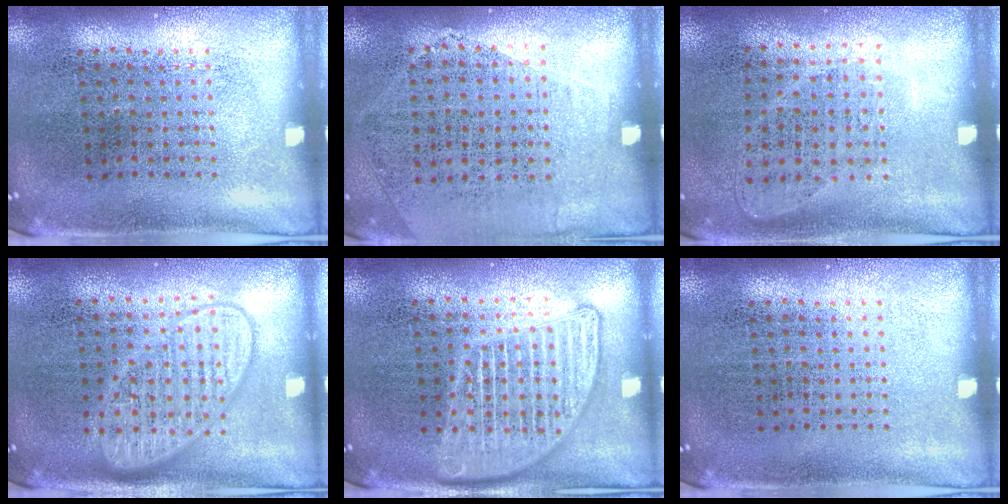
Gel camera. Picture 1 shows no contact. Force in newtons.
{"total": 1.2, "press": 0.9, "slide": 0.7}
{"total": 1.0, "press": 0.8, "slide": 0.5}
{"total": 2.6, "press": 2.6, "slide": 0.4}
{"total": 2.9, "press": 2.9, "slide": 0.3}
{"total": 0.0}